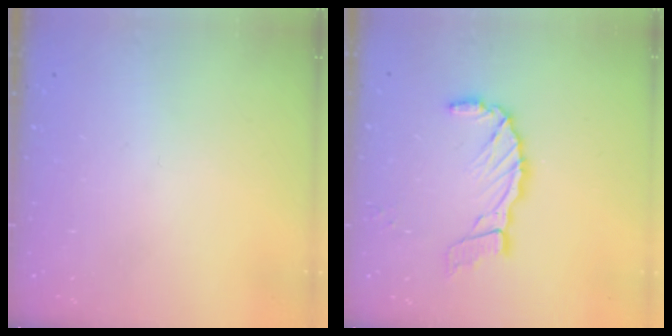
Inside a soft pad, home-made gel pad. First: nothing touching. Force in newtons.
{"total": 10.9, "press": 10.8, "slide": 1.2}